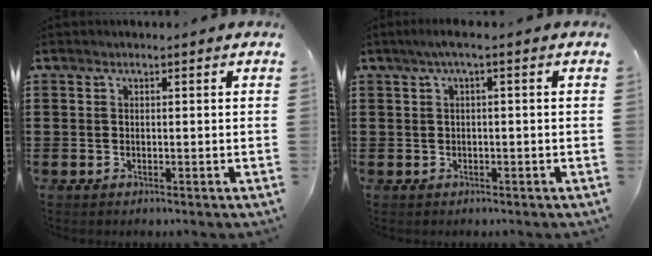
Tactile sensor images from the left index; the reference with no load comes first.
{"total": 2.0, "force": [-0.3, 0.0, 2.0], "torque": [-0.034, 0.000, -0.007]}